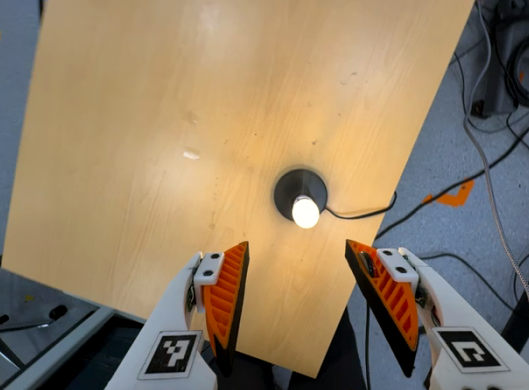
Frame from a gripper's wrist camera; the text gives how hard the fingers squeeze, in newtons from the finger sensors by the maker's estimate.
{"total": 0.0}